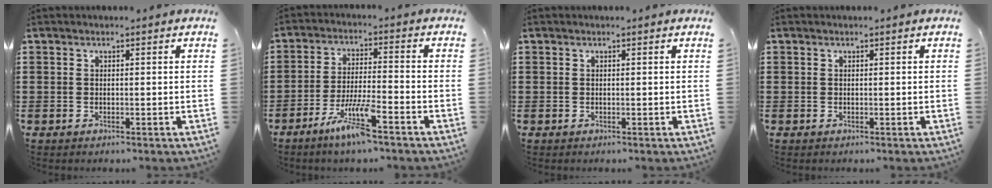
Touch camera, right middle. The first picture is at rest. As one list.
[{"total": 7.6, "force": [-5.1, 0.8, 5.6], "torque": [-0.115, -0.009, -0.095]}, {"total": 0.0}, {"total": 0.0}]